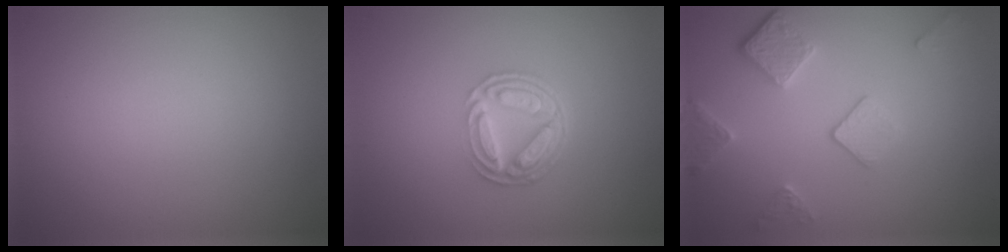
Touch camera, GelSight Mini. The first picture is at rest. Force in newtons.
{"total": 5.3, "press": 3.9, "slide": 3.6}
{"total": 3.8, "press": 2.9, "slide": 2.4}